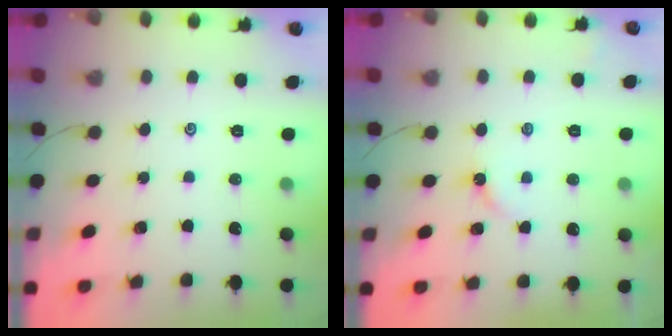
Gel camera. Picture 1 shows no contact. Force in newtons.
{"total": 3.2, "press": 3.1, "slide": 0.5}